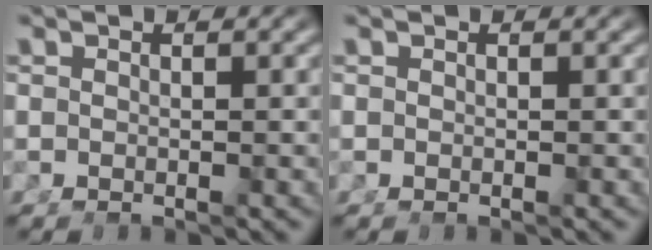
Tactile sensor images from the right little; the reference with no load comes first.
{"total": 0.0}